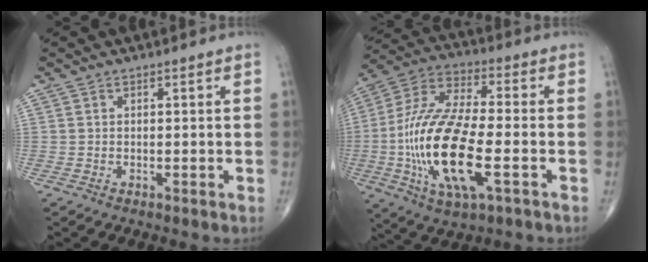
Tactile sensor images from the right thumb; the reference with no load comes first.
{"total": 21.8, "force": [-4.8, 7.9, 19.7], "torque": [-0.423, 0.015, -0.081]}